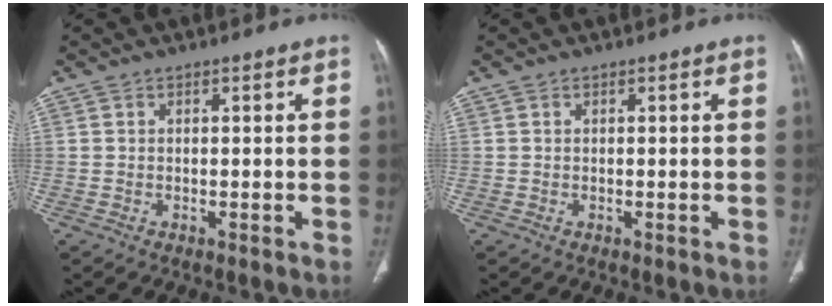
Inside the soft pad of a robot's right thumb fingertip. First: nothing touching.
{"total": 0.0}